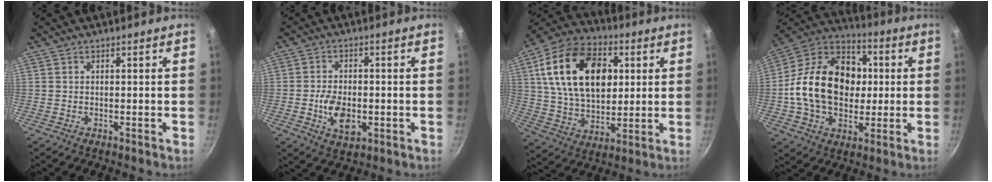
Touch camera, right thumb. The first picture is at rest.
{"total": 7.9, "force": [-1.7, 4.8, 6.1], "torque": [-0.100, 0.004, -0.028]}
{"total": 23.2, "force": [5.8, 15.0, 16.7], "torque": [-0.268, 0.002, 0.095]}
{"total": 22.6, "force": [0.7, 16.5, 15.4], "torque": [-0.228, 0.032, 0.000]}